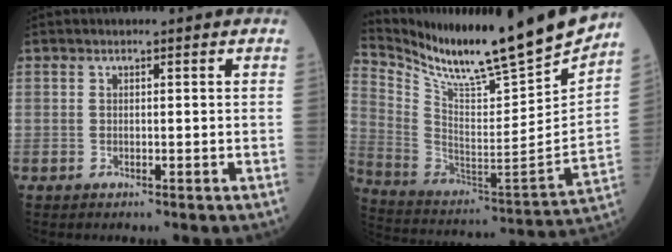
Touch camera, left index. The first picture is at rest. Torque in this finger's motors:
{"motor_torque": [-0.02, -0.37, 0.11, 0.03]}